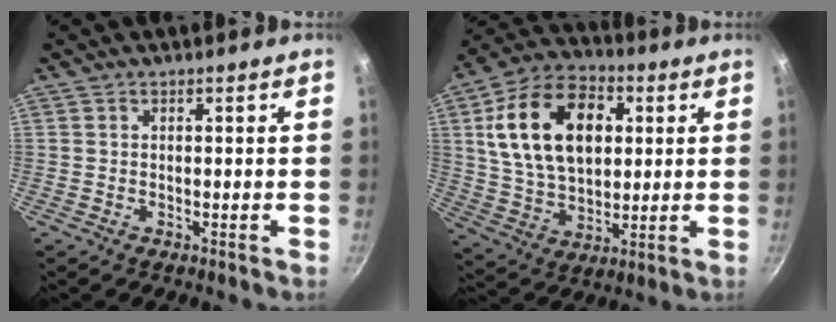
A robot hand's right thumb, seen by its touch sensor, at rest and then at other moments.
{"total": 20.6, "force": [4.8, 13.5, 14.8], "torque": [-0.236, 0.003, 0.081]}